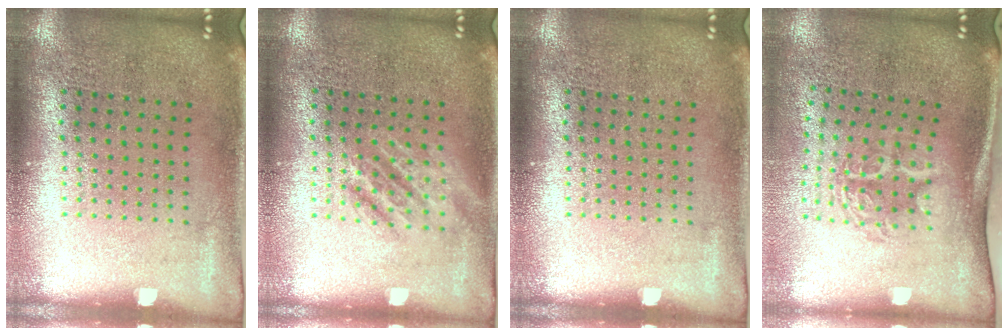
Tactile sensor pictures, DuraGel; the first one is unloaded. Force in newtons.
{"total": 1.1, "press": 1.1, "slide": 0.2}
{"total": 0.0}
{"total": 1.8, "press": 1.2, "slide": 1.4}